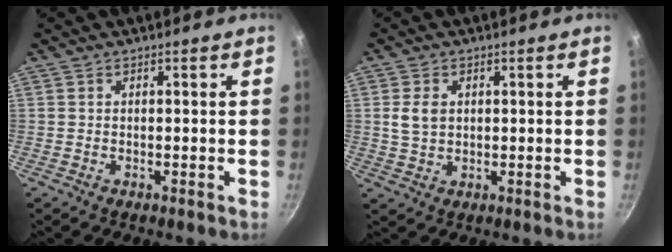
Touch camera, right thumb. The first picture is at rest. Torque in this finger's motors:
{"motor_torque": [-0.17, 0.16, 0.31, -0.29, 0.08]}